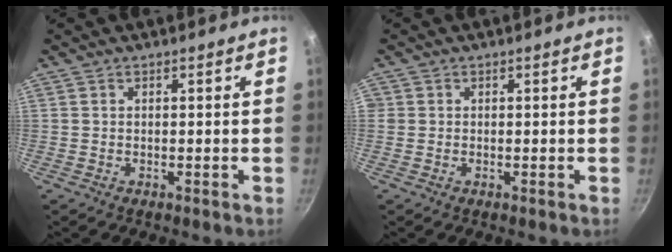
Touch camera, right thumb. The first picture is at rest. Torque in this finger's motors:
{"motor_torque": [-0.12, -0.02, 0.17, 0.28, -0.02]}